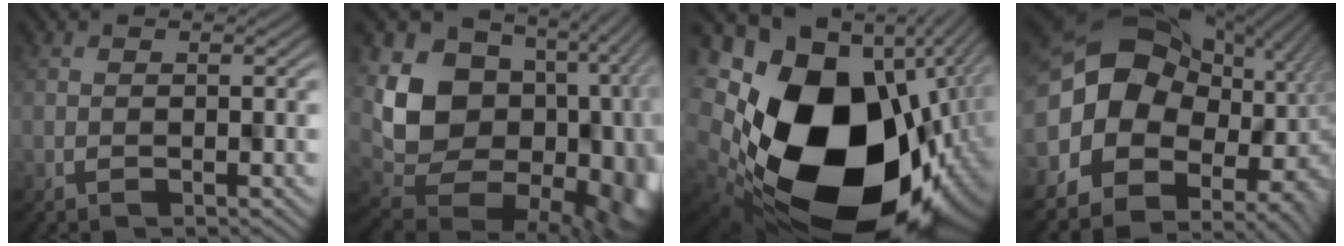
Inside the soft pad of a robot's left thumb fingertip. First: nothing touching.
{"total": 16.1, "force": [2.8, 12.9, 9.1], "torque": [-0.161, -0.056, 0.090]}
{"total": 22.9, "force": [-0.4, 16.9, 15.5], "torque": [-0.341, -0.090, 0.046]}
{"total": 16.3, "force": [2.9, 12.2, 10.4], "torque": [-0.202, -0.033, 0.073]}